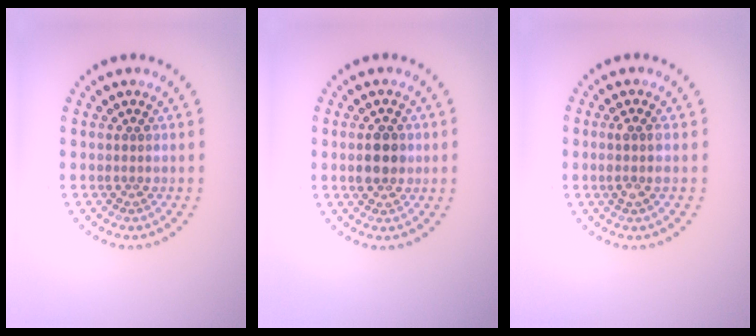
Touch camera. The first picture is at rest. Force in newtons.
{"total": 3.0, "press": 3.0, "slide": 0.1}
{"total": 1.7, "press": 1.5, "slide": 0.9}